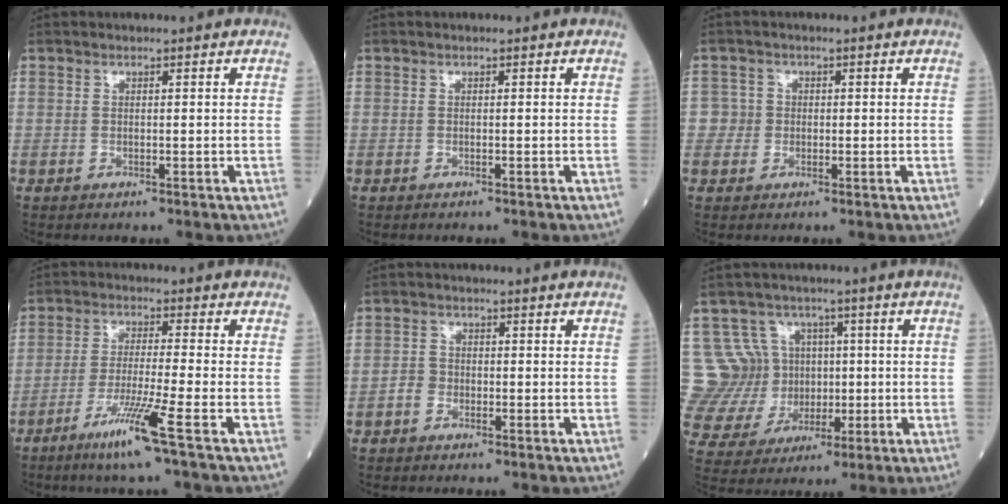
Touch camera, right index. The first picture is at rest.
{"total": 0.0}
{"total": 2.2, "force": [-0.1, 2.2, -0.3], "torque": [0.018, 0.010, -0.005]}
{"total": 8.2, "force": [-4.5, -1.4, 6.7], "torque": [-0.127, -0.023, -0.089]}
{"total": 1.9, "force": [-1.0, 1.5, 0.7], "torque": [-0.008, 0.007, -0.021]}
{"total": 11.8, "force": [2.1, 11.4, 2.4], "torque": [-0.061, 0.055, 0.060]}